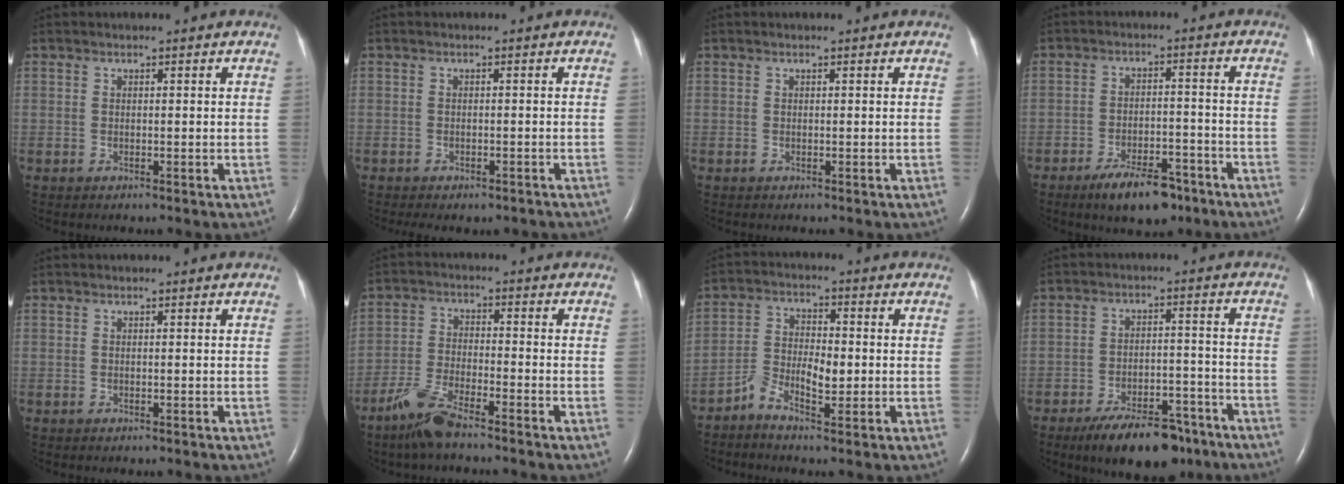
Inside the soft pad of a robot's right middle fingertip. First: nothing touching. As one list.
[{"total": 5.2, "force": [-4.2, 2.1, 2.1], "torque": [-0.023, 0.002, -0.048]}, {"total": 0.0}, {"total": 8.4, "force": [-5.9, 3.1, 5.1], "torque": [-0.088, -0.002, -0.093]}, {"total": 0.0}, {"total": 6.9, "force": [-5.4, 0.8, 4.2], "torque": [-0.099, -0.017, -0.111]}, {"total": 5.2, "force": [-2.3, 2.2, 4.2], "torque": [-0.084, 0.011, -0.044]}, {"total": 12.4, "force": [-9.2, 4.7, 6.8], "torque": [-0.097, 0.007, -0.144]}]